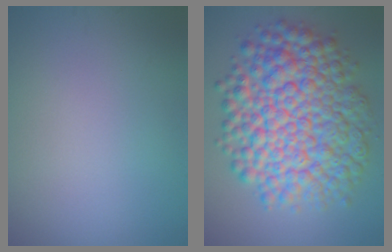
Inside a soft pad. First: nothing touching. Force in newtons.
{"total": 11.4, "press": 11.4, "slide": 0.2}